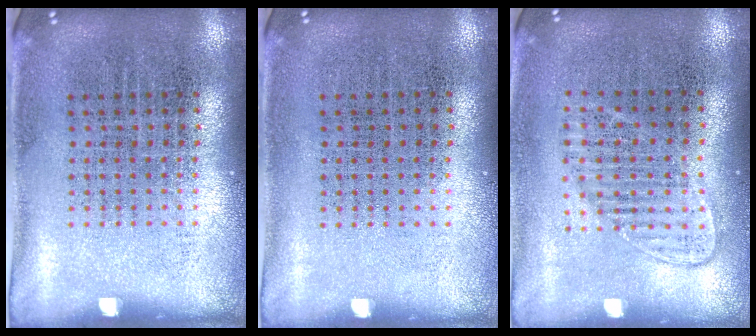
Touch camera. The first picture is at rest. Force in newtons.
{"total": 0.0}
{"total": 1.2, "press": 1.1, "slide": 0.6}